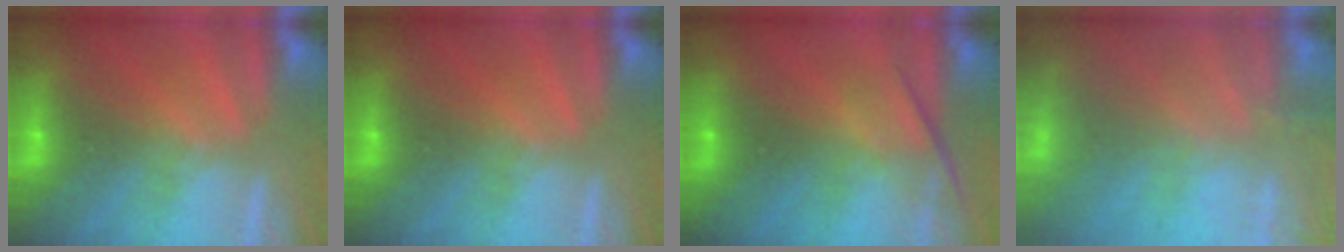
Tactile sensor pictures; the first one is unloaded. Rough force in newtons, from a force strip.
{"total": 0.0}
{"total": 2.4}
{"total": 11.3}